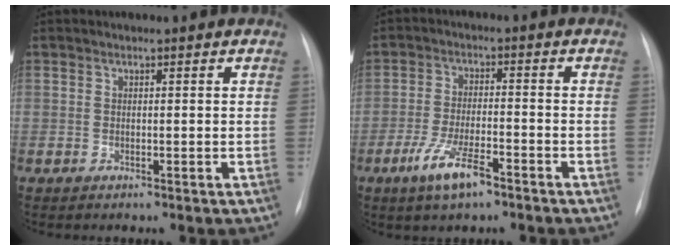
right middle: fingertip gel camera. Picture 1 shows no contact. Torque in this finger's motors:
{"motor_torque": [1.03, -0.78, 0.53, 0.07]}